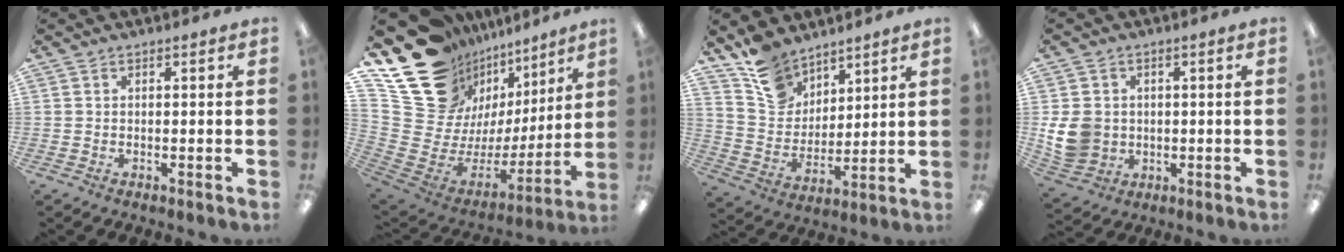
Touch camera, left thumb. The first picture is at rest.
{"total": 18.9, "force": [13.0, 12.7, 5.0], "torque": [-0.092, -0.114, 0.269]}
{"total": 11.9, "force": [9.3, 7.1, 2.1], "torque": [-0.059, -0.059, 0.186]}
{"total": 9.7, "force": [0.2, 8.6, 4.4], "torque": [-0.098, 0.008, 0.009]}